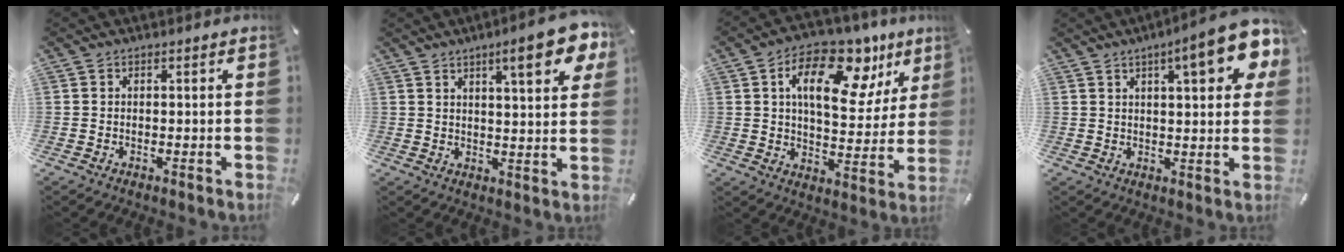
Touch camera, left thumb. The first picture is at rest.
{"total": 11.5, "force": [6.5, 3.0, 9.0], "torque": [-0.120, -0.031, 0.101]}
{"total": 17.9, "force": [8.7, 10.0, 12.0], "torque": [-0.177, -0.044, 0.141]}
{"total": 13.8, "force": [6.9, 4.5, 11.0], "torque": [-0.152, -0.029, 0.109]}